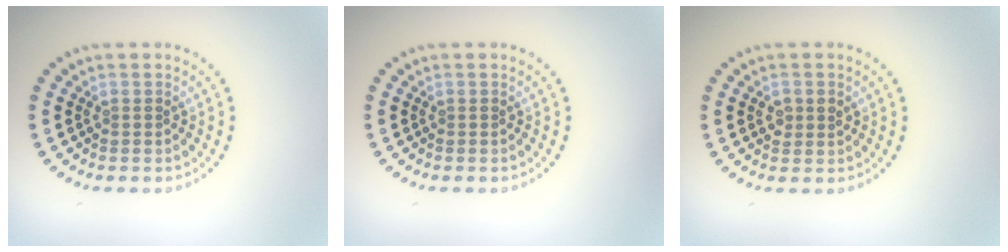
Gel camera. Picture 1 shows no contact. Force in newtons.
{"total": 0.0}
{"total": 1.6, "press": 1.5, "slide": 0.1}